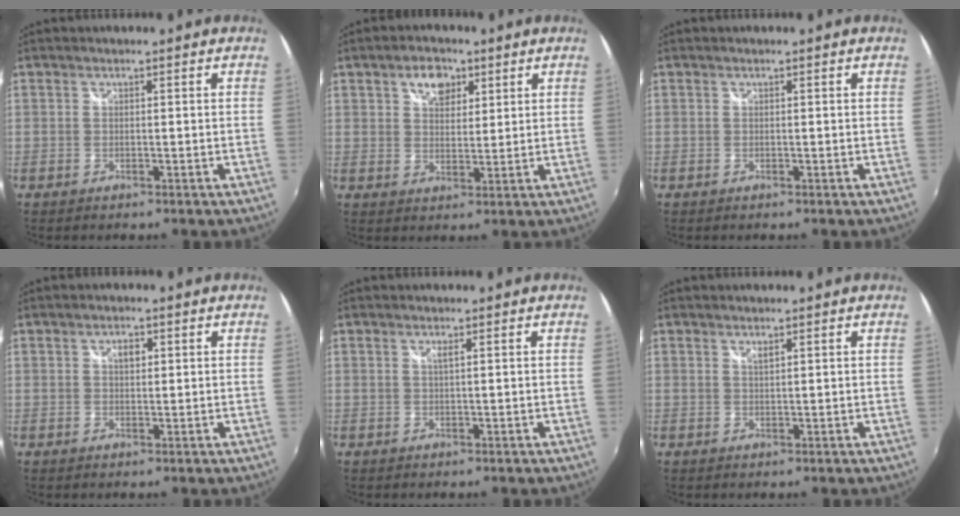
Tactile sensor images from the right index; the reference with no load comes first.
{"total": 5.9, "force": [3.1, 3.8, 3.2], "torque": [-0.045, 0.015, 0.052]}
{"total": 0.0}
{"total": 2.0, "force": [0.6, 1.2, 1.4], "torque": [-0.021, 0.005, 0.010]}
{"total": 0.8, "force": [0.3, -0.2, 0.7], "torque": [-0.013, 0.000, 0.004]}
{"total": 0.9, "force": [0.6, 0.2, 0.6], "torque": [-0.011, 0.001, 0.011]}